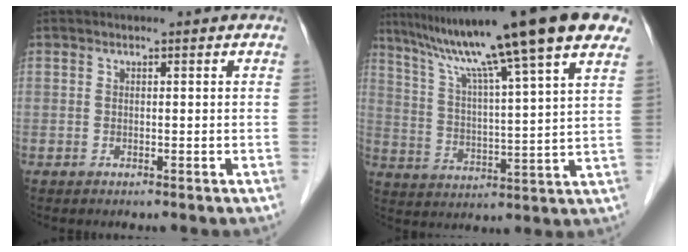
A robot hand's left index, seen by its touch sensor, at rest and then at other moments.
{"total": 21.1, "force": [15.3, 0.2, 14.6], "torque": [-0.234, 0.032, 0.225]}